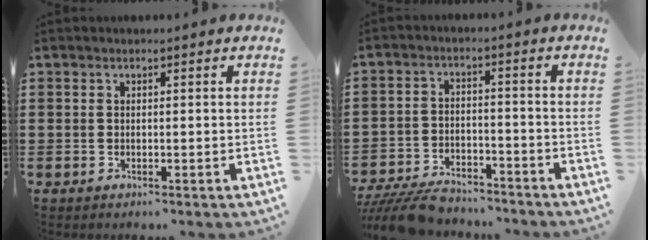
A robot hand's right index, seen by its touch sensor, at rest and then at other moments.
{"total": 6.6, "force": [-6.2, 1.3, 1.6], "torque": [-0.038, 0.008, -0.122]}